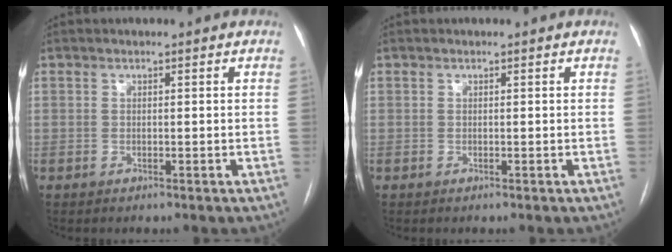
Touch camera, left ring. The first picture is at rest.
{"total": 0.0}